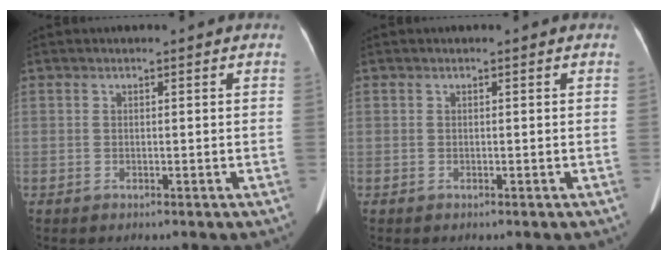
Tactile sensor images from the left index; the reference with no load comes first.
{"total": 0.0}